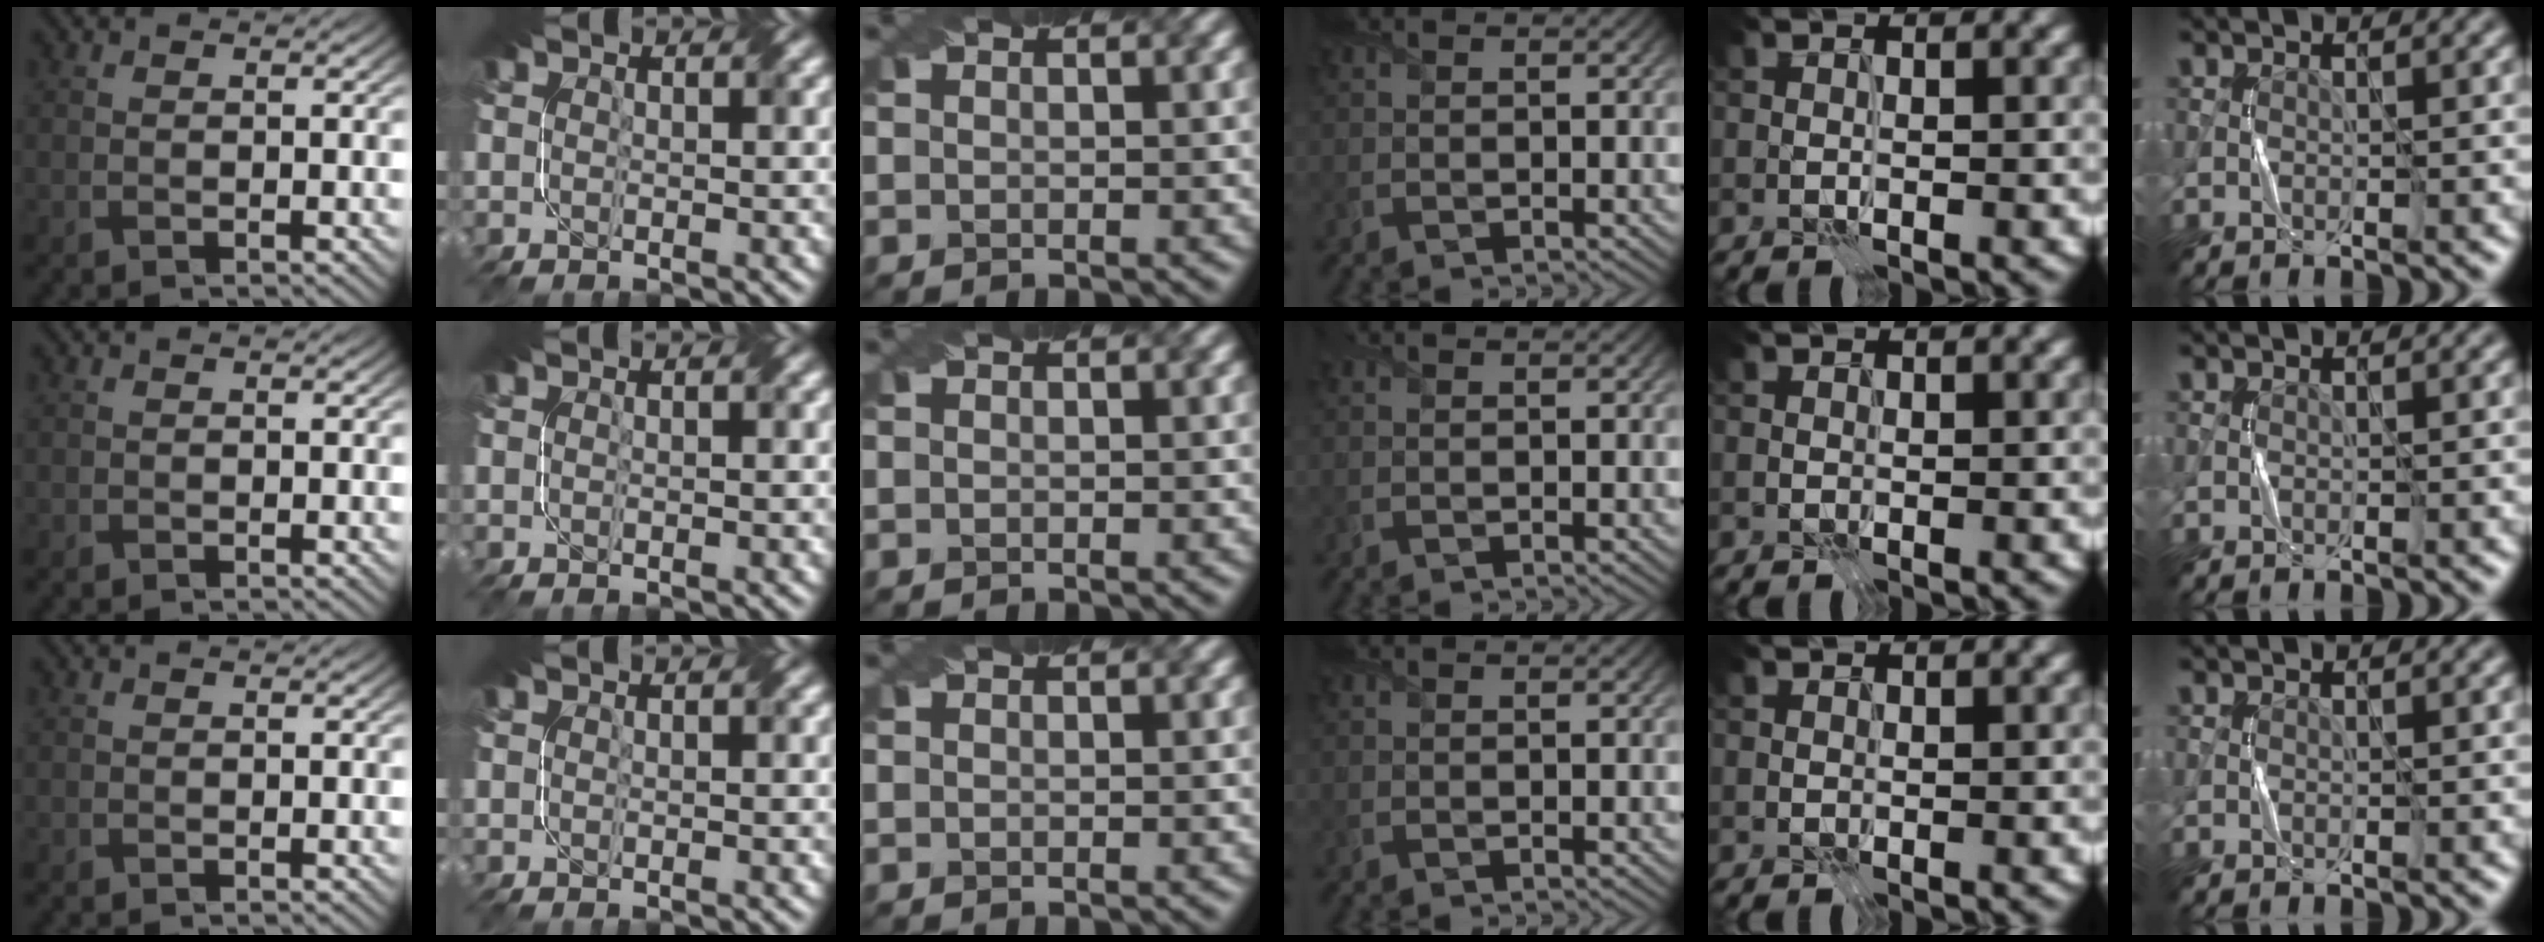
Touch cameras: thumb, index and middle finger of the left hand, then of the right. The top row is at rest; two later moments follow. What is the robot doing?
{"motion": "fold", "object": "napkin"}